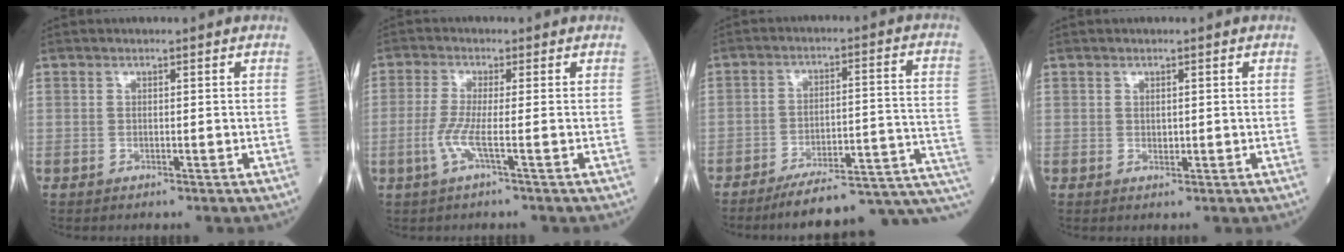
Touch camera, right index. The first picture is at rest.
{"total": 3.8, "force": [-1.2, -0.3, 3.6], "torque": [-0.086, -0.009, -0.032]}
{"total": 17.6, "force": [-15.4, 1.2, 8.6], "torque": [-0.054, 0.040, -0.208]}
{"total": 0.8, "force": [0.1, 0.5, 0.6], "torque": [-0.007, -0.001, 0.003]}